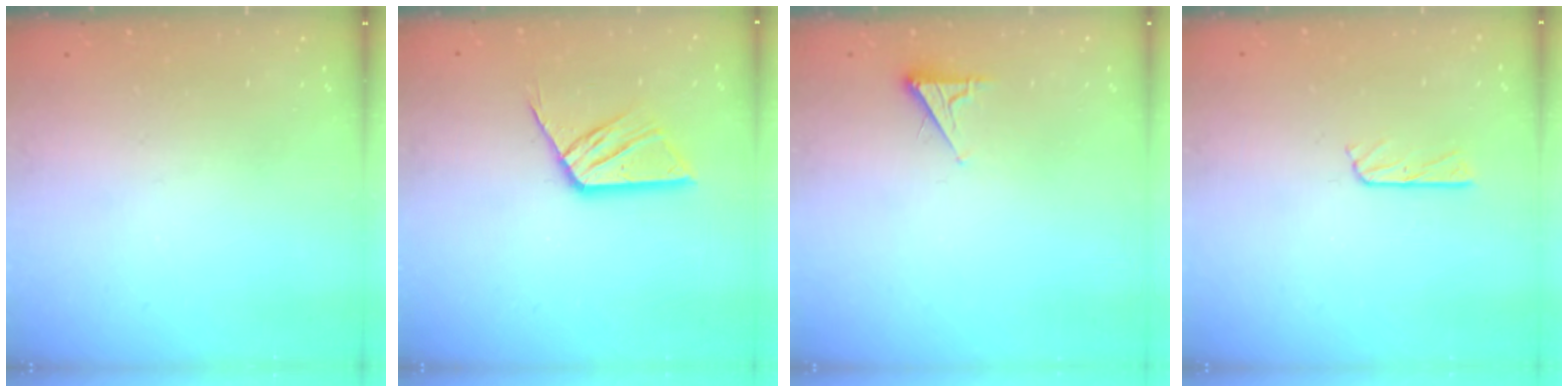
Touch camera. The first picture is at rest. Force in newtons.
{"total": 11.8, "press": 11.8, "slide": 1.0}
{"total": 2.5, "press": 2.5, "slide": 0.5}
{"total": 3.7, "press": 3.6, "slide": 0.3}